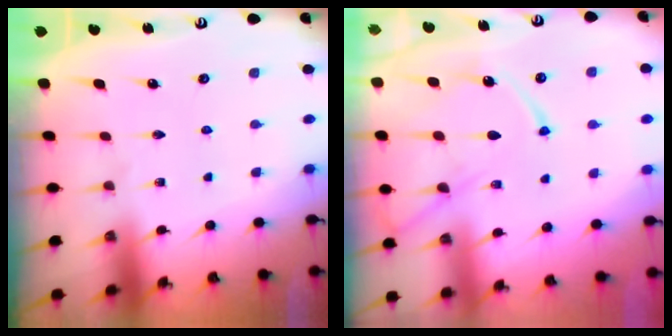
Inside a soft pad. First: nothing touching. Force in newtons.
{"total": 13.5, "press": 13.4, "slide": 1.6}